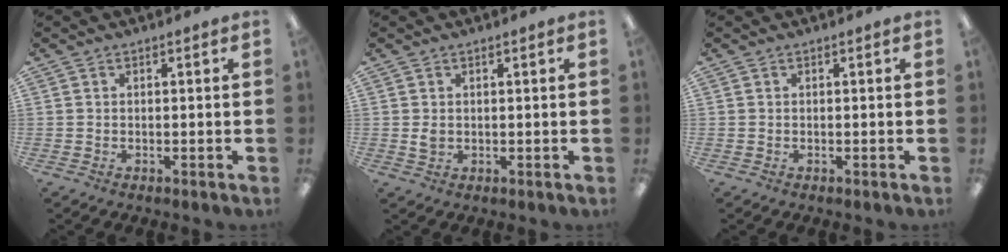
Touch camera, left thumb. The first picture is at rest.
{"total": 1.8, "force": [0.4, 1.4, 1.1], "torque": [-0.014, 0.000, 0.006]}
{"total": 0.0}